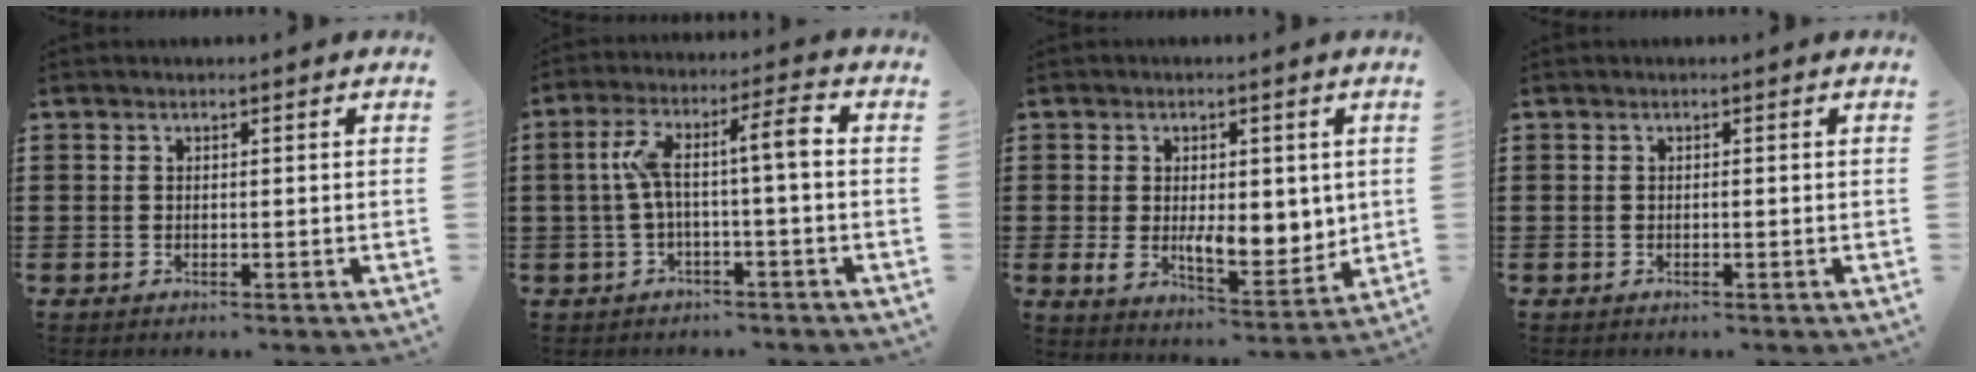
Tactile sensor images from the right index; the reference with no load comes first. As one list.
[{"total": 8.0, "force": [-0.1, 1.6, 7.8], "torque": [-0.152, 0.012, -0.011]}, {"total": 7.6, "force": [0.2, 4.7, 6.0], "torque": [-0.095, 0.002, 0.006]}, {"total": 0.0}]